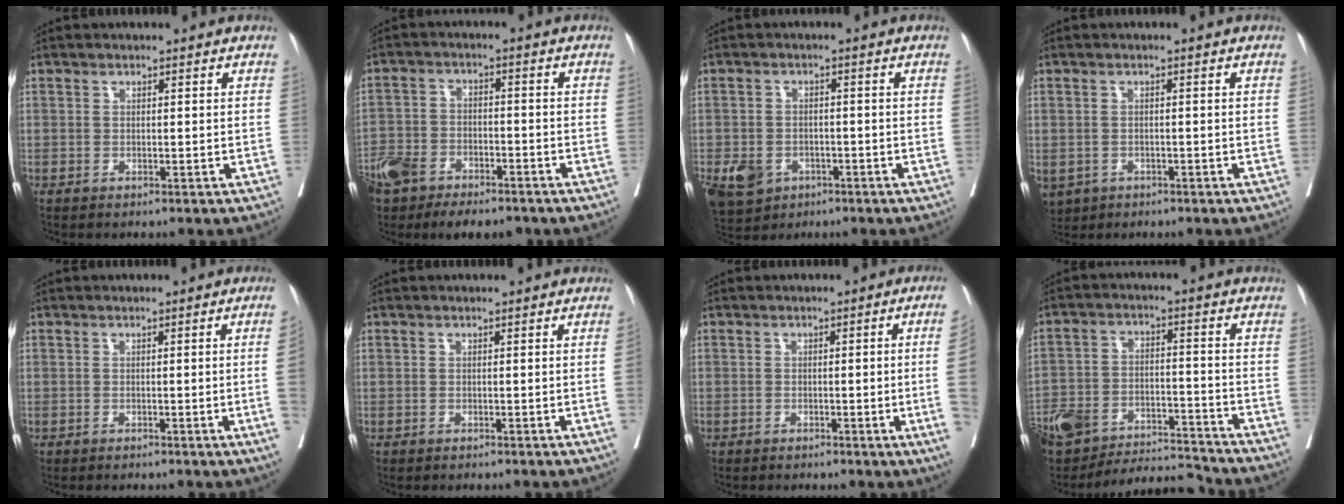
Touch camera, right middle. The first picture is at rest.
{"total": 12.5, "force": [-8.8, 6.5, 6.1], "torque": [-0.133, 0.008, -0.145]}
{"total": 8.9, "force": [-4.3, 6.9, 3.6], "torque": [-0.083, 0.001, -0.059]}
{"total": 7.2, "force": [-3.5, 5.8, 2.6], "torque": [-0.076, -0.003, -0.048]}
{"total": 3.1, "force": [-0.5, -1.2, 2.8], "torque": [-0.034, -0.005, -0.006]}
{"total": 0.6, "force": [-0.1, -0.2, 0.6], "torque": [-0.004, 0.001, -0.001]}
{"total": 7.6, "force": [-1.2, -1.9, 7.3], "torque": [-0.075, -0.012, -0.017]}
{"total": 14.8, "force": [-13.6, 3.8, 4.3], "torque": [-0.083, 0.026, -0.226]}